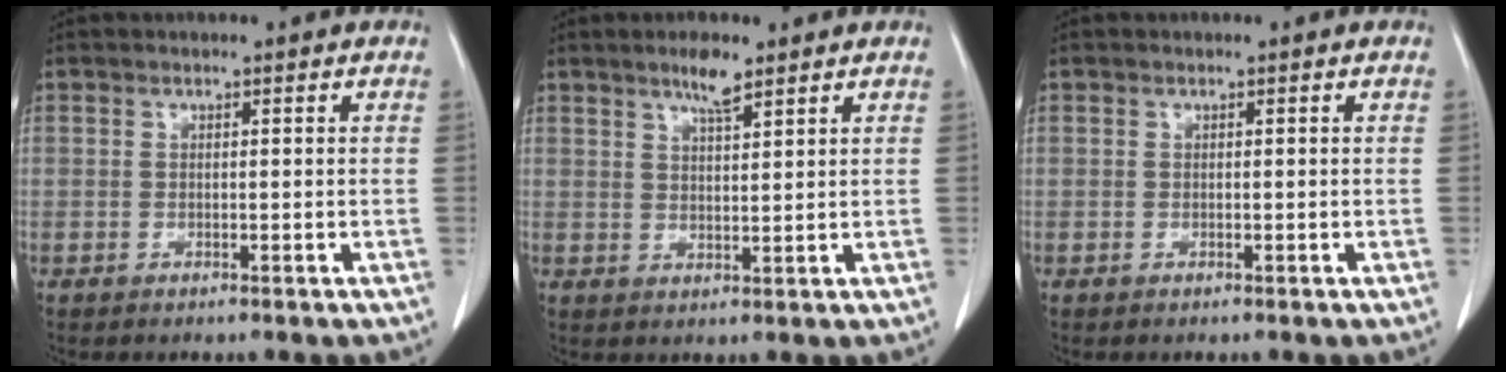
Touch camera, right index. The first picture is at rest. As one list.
[{"total": 3.8, "force": [2.8, 0.6, 2.5], "torque": [-0.047, 0.001, 0.050]}, {"total": 0.0}]